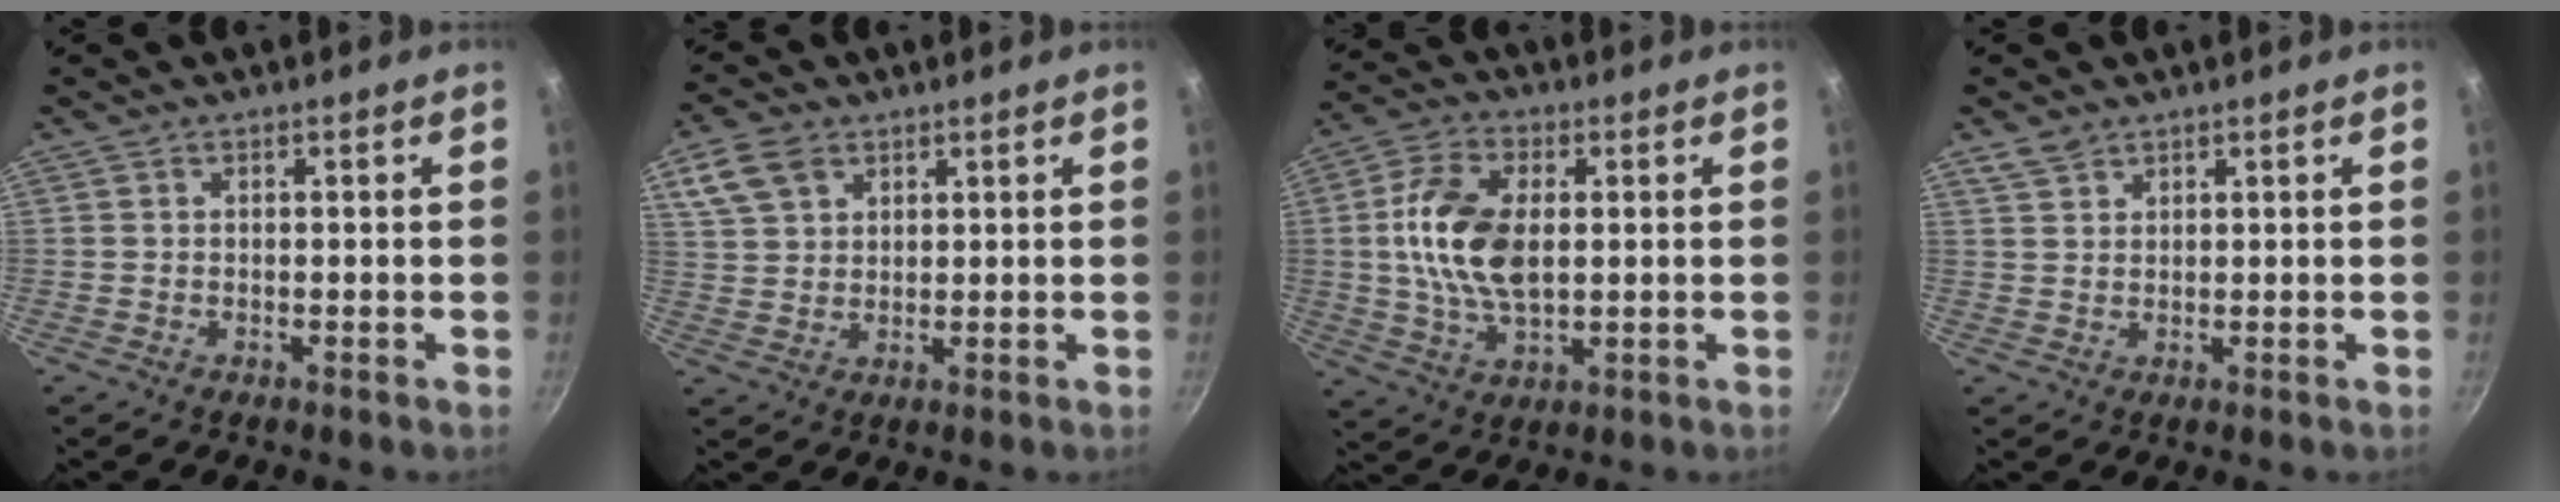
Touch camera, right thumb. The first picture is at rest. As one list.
[{"total": 7.7, "force": [3.9, 5.3, 4.0], "torque": [-0.068, 0.000, 0.076]}, {"total": 13.6, "force": [1.4, 7.8, 11.0], "torque": [-0.201, 0.007, 0.023]}, {"total": 2.8, "force": [2.1, 1.5, 1.0], "torque": [-0.015, -0.004, 0.043]}]